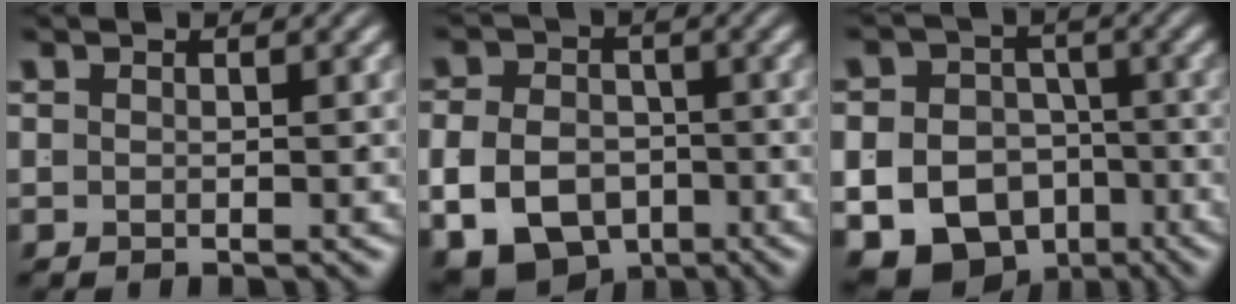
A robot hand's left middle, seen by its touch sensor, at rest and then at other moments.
{"total": 10.6, "force": [-4.6, 8.5, 4.3], "torque": [-0.079, -0.043, -0.070]}
{"total": 18.3, "force": [-7.7, 15.6, 5.7], "torque": [-0.140, -0.092, -0.116]}